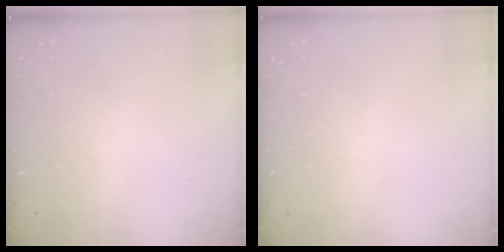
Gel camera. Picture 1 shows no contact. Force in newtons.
{"total": 0.0}